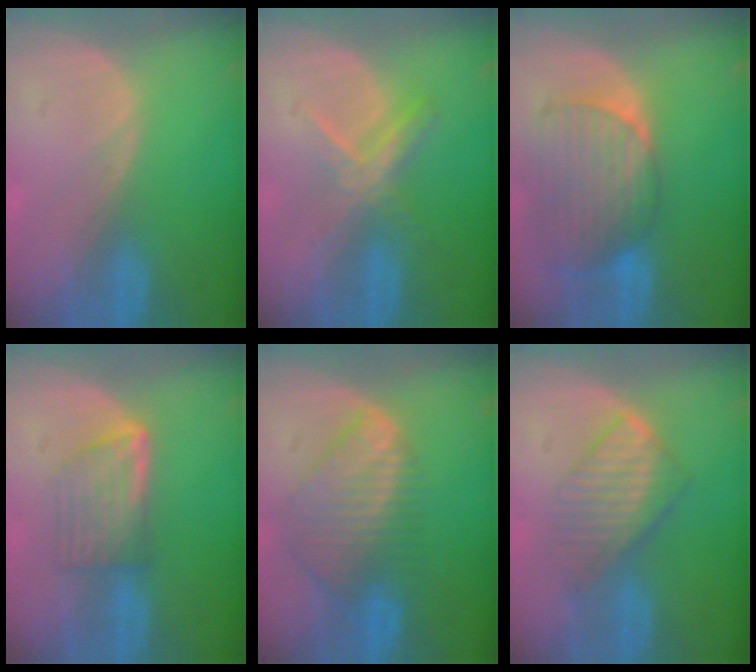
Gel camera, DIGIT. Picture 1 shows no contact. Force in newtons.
{"total": 5.5, "press": 5.1, "slide": 2.1}
{"total": 9.5, "press": 8.4, "slide": 4.4}
{"total": 5.9, "press": 5.5, "slide": 2.2}
{"total": 8.9, "press": 7.7, "slide": 4.4}
{"total": 6.7, "press": 6.4, "slide": 1.8}